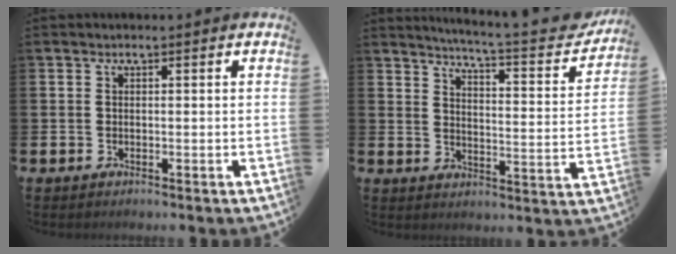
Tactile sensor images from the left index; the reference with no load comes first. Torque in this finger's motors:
{"motor_torque": [0.82, -1.32, 0.16, 0.12]}